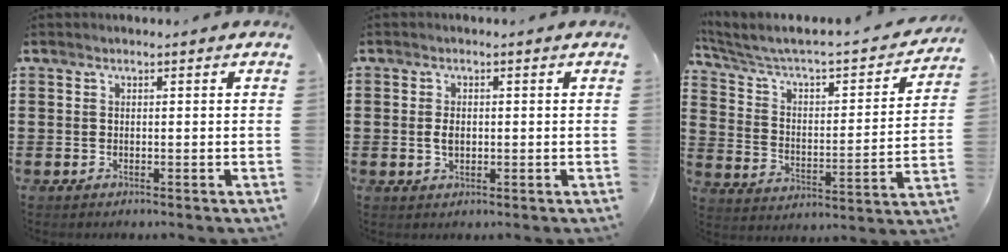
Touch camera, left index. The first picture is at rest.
{"total": 2.2, "force": [-0.1, 1.2, 1.9], "torque": [-0.045, 0.001, -0.004]}
{"total": 3.8, "force": [2.8, 1.2, 2.3], "torque": [-0.064, -0.034, 0.035]}